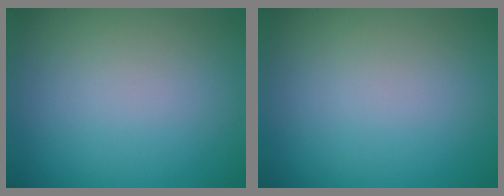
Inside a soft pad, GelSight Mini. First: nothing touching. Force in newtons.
{"total": 0.0}